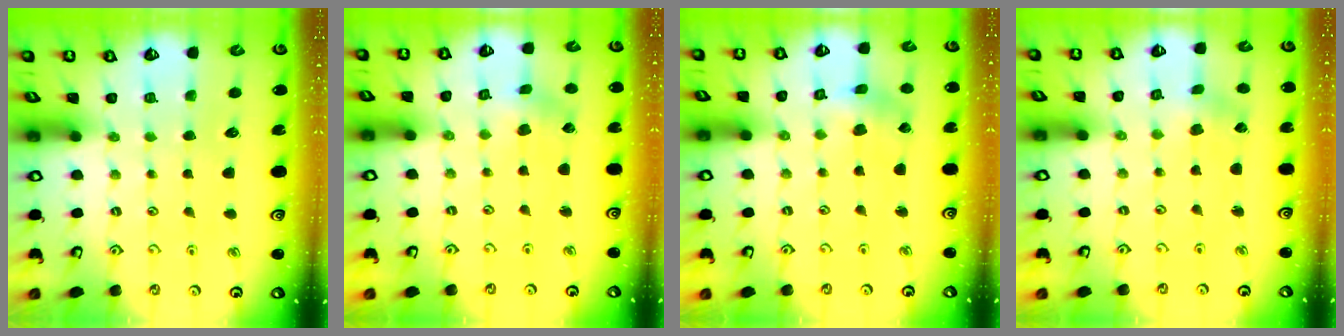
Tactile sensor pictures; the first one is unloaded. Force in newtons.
{"total": 1.4, "press": 1.4, "slide": 0.3}
{"total": 2.2, "press": 2.2, "slide": 0.4}
{"total": 0.7, "press": 0.6, "slide": 0.2}